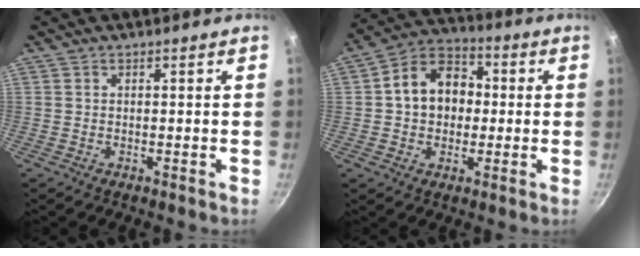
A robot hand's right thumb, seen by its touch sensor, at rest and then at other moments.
{"total": 12.3, "force": [0.7, 9.6, 7.7], "torque": [-0.087, 0.028, -0.007]}